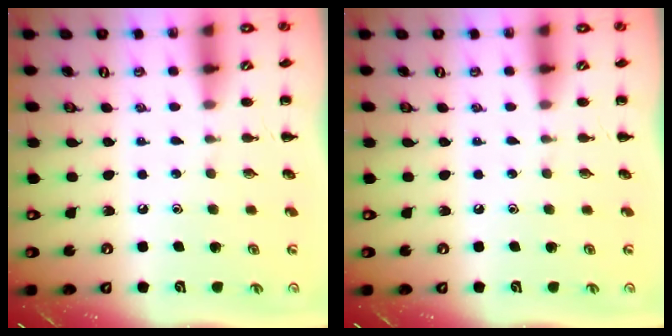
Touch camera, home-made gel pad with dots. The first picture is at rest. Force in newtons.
{"total": 0.0}